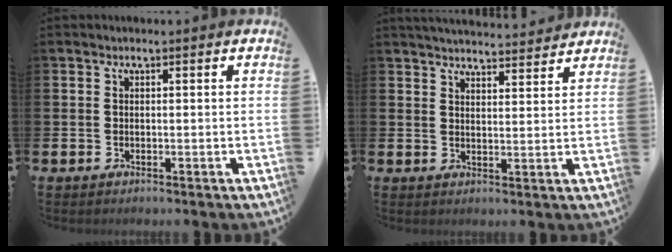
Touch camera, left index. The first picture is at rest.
{"total": 4.4, "force": [4.4, 0.2, 0.2], "torque": [-0.011, -0.028, 0.078]}